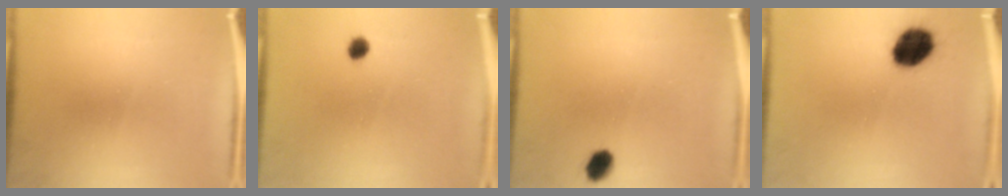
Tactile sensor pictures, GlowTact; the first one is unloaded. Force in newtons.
{"total": 1.8}
{"total": 3.8}
{"total": 9.9}